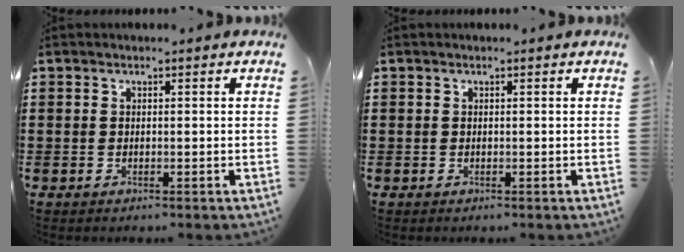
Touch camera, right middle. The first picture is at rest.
{"total": 0.0}